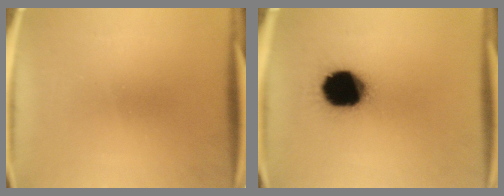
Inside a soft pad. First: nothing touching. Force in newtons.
{"total": 20.0}